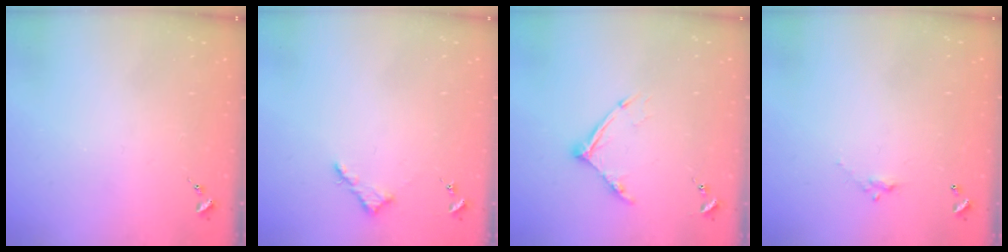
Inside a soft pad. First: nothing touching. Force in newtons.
{"total": 5.6, "press": 5.6, "slide": 0.6}
{"total": 10.5, "press": 10.5, "slide": 1.0}
{"total": 4.9, "press": 4.9, "slide": 0.2}